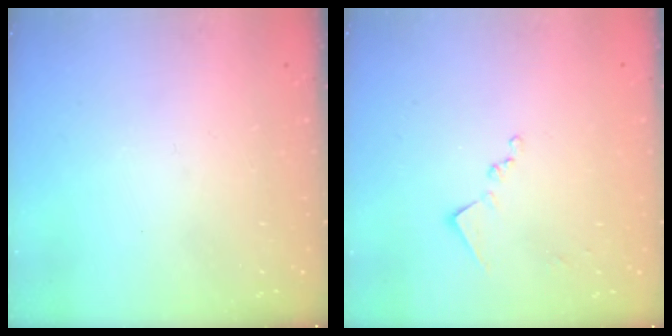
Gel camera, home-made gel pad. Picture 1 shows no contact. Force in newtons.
{"total": 9.0, "press": 8.9, "slide": 0.6}